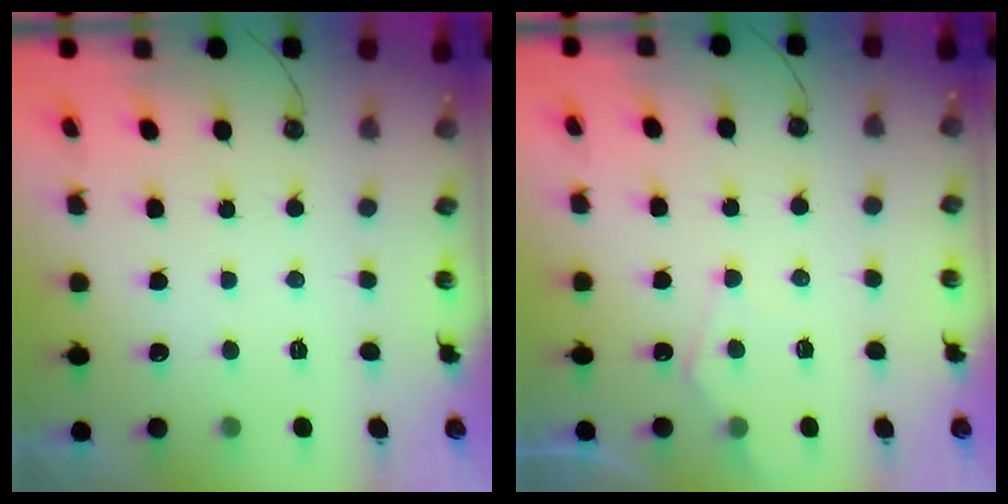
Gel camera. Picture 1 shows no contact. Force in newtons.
{"total": 6.7, "press": 6.7, "slide": 0.6}